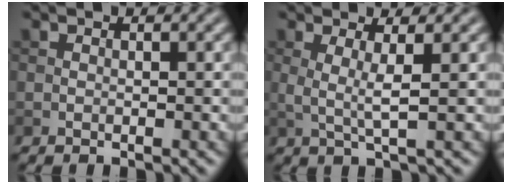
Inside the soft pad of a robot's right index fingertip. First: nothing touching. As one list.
[{"total": 2.3, "force": [0.5, 0.4, 2.2], "torque": [-0.044, -0.007, 0.010]}]